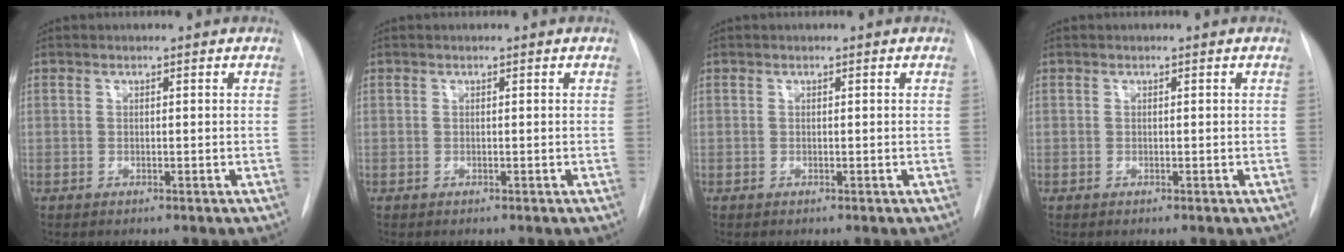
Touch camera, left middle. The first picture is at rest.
{"total": 0.0}
{"total": 0.0}
{"total": 0.0}